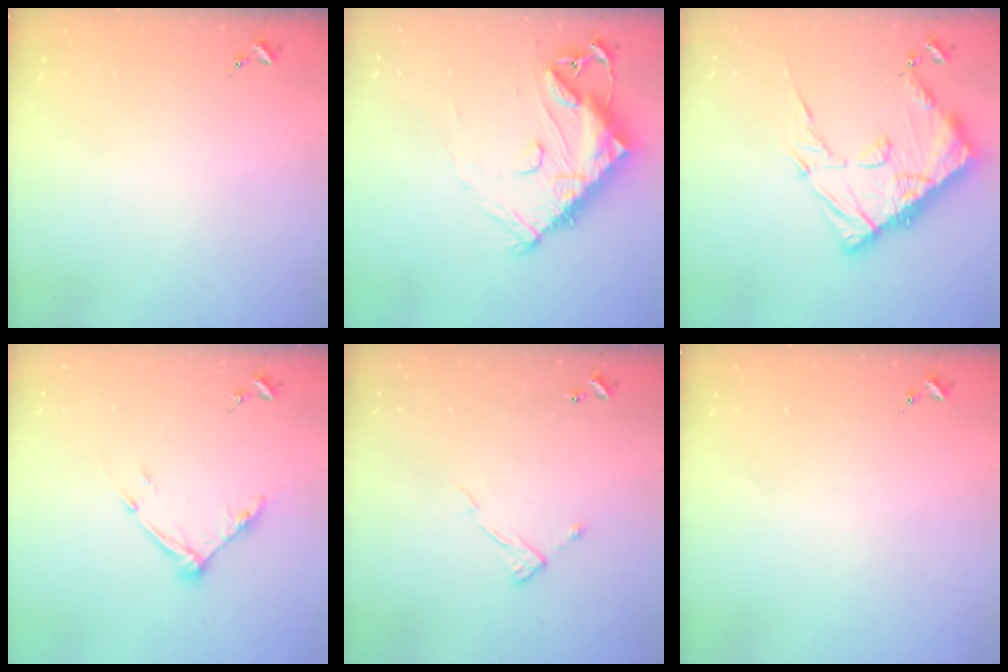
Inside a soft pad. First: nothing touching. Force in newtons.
{"total": 14.6, "press": 14.5, "slide": 1.1}
{"total": 18.0, "press": 17.9, "slide": 1.6}
{"total": 9.0, "press": 9.0, "slide": 0.7}
{"total": 7.3, "press": 7.3, "slide": 0.4}
{"total": 0.0}